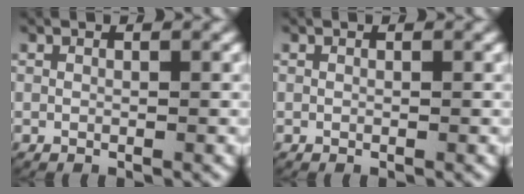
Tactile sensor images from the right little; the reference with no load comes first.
{"total": 0.0}